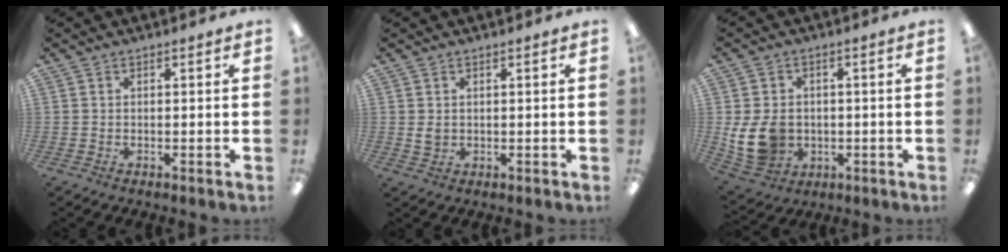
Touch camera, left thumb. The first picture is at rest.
{"total": 1.8, "force": [0.7, 1.4, 0.9], "torque": [-0.019, 0.001, 0.013]}
{"total": 10.3, "force": [-1.0, 8.4, 5.9], "torque": [-0.130, 0.008, -0.011]}